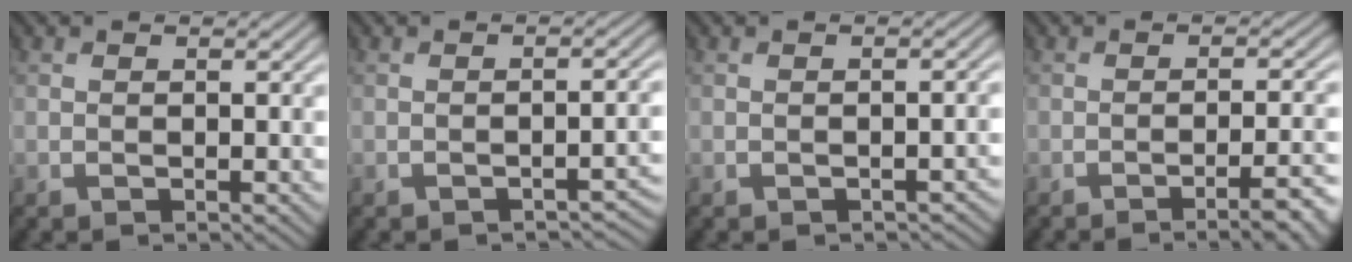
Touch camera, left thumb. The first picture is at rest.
{"total": 2.2, "force": [-1.5, 0.5, 1.5], "torque": [-0.019, 0.005, -0.022]}
{"total": 1.1, "force": [-0.7, 0.3, 0.7], "torque": [-0.010, 0.000, -0.008]}
{"total": 5.8, "force": [-3.2, 1.1, 4.7], "torque": [-0.062, 0.008, -0.052]}